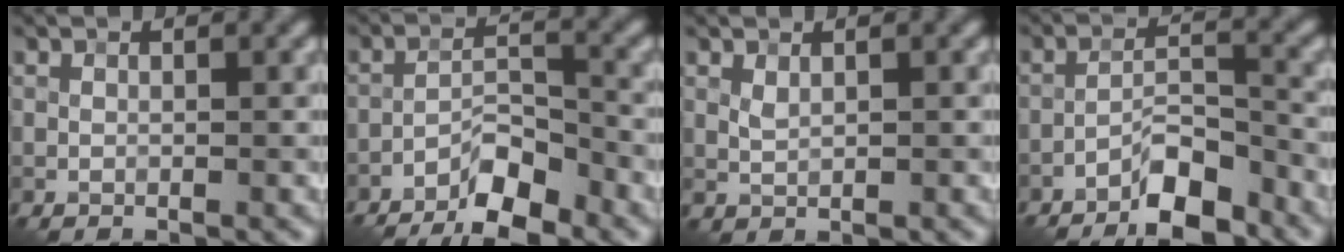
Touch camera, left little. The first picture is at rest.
{"total": 5.5, "force": [-4.2, 1.5, 3.3], "torque": [-0.053, 0.006, -0.079]}
{"total": 0.9, "force": [0.4, 0.5, 0.6], "torque": [-0.018, -0.002, 0.013]}
{"total": 5.8, "force": [-4.3, 1.5, 3.5], "torque": [-0.057, 0.007, -0.081]}